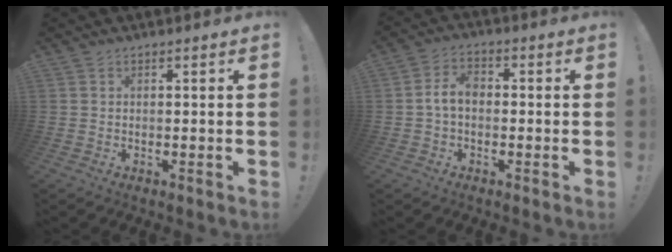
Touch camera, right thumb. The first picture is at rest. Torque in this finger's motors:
{"motor_torque": [0.96, 0.83, 0.60, -0.21, 0.03]}